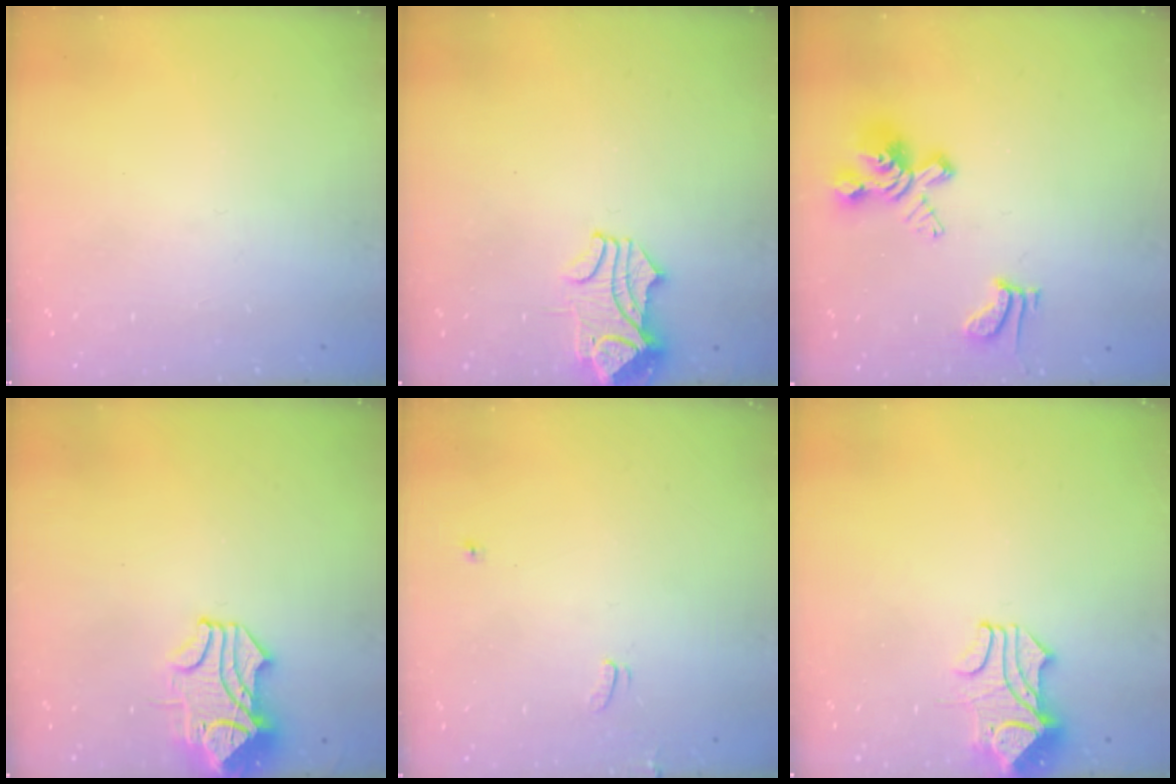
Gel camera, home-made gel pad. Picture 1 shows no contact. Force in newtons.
{"total": 1.7, "press": 1.2, "slide": 1.1}
{"total": 5.1, "press": 4.8, "slide": 1.8}
{"total": 1.7, "press": 1.2, "slide": 1.3}
{"total": 0.0}
{"total": 1.7, "press": 1.3, "slide": 1.0}